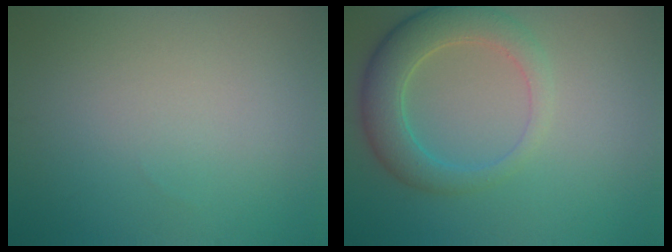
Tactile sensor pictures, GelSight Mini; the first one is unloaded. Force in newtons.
{"total": 4.9, "press": 4.9, "slide": 0.3}